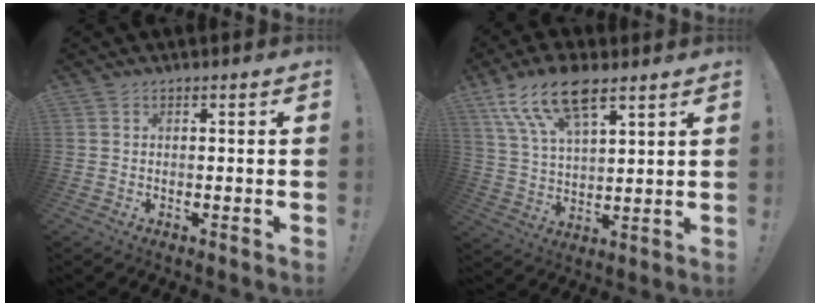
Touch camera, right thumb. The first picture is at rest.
{"total": 15.1, "force": [9.6, 6.3, 9.8], "torque": [-0.188, -0.036, 0.174]}